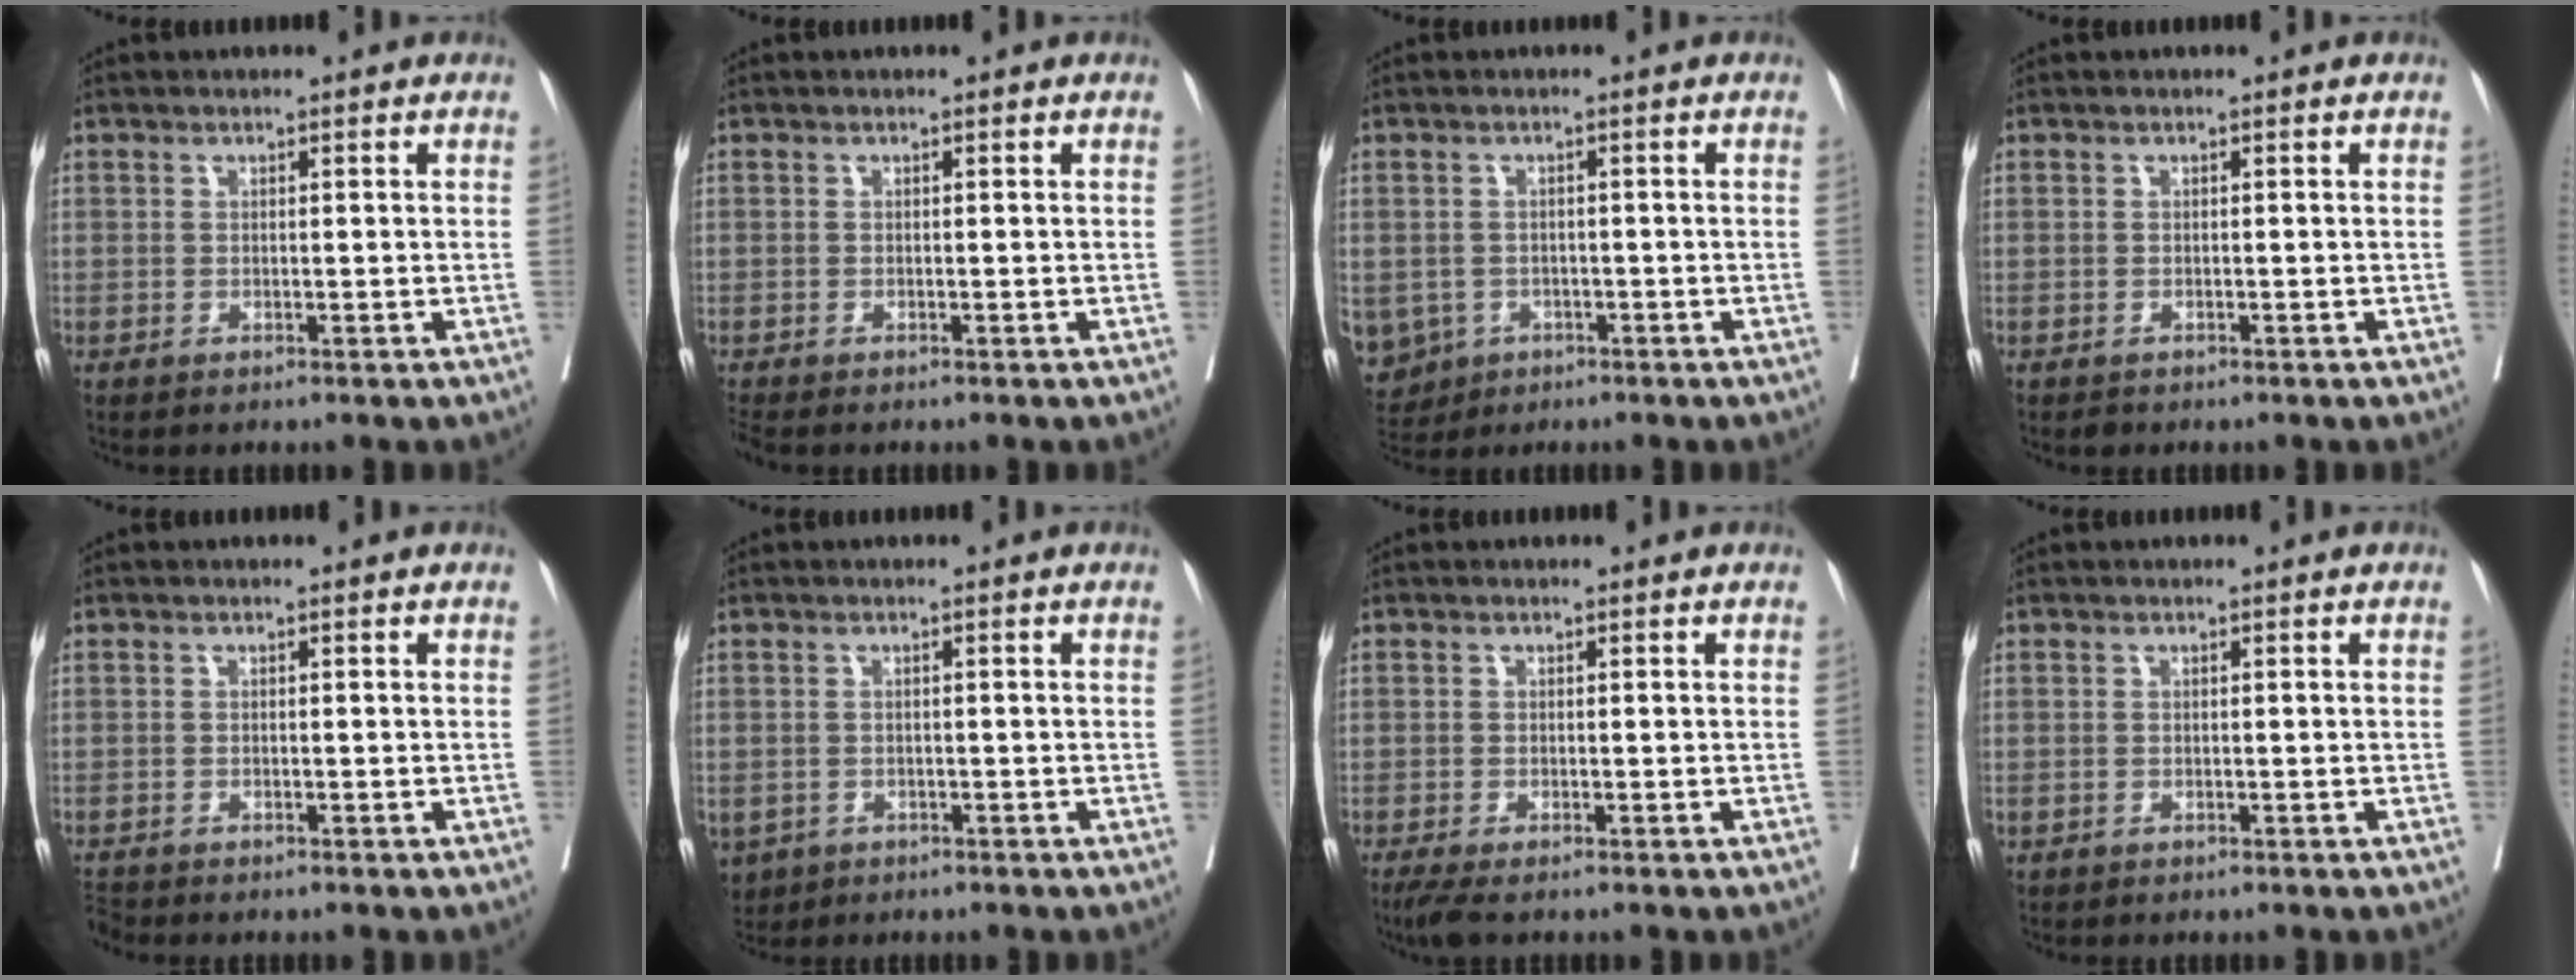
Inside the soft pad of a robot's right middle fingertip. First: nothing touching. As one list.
[{"total": 1.1, "force": [-1.1, 0.0, 0.2], "torque": [-0.007, -0.005, -0.023]}, {"total": 9.6, "force": [-3.7, 8.5, 2.6], "torque": [-0.087, 0.000, -0.047]}, {"total": 0.6, "force": [-0.5, 0.3, 0.1], "torque": [-0.006, 0.000, -0.008]}, {"total": 1.3, "force": [-1.3, 0.1, -0.1], "torque": [0.001, -0.008, -0.023]}, {"total": 5.1, "force": [-2.6, 4.1, 1.6], "torque": [-0.038, -0.003, -0.036]}, {"total": 3.1, "force": [-2.4, 0.6, 1.9], "torque": [-0.037, -0.011, -0.043]}, {"total": 0.0}]